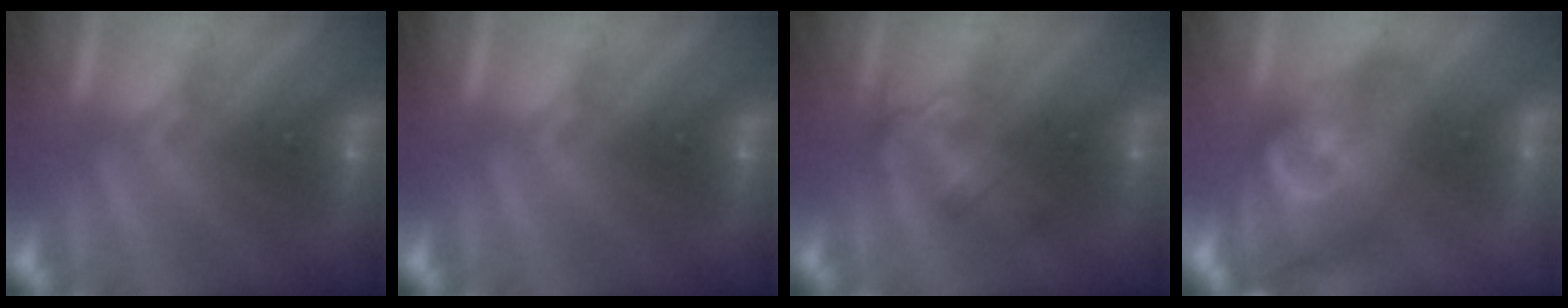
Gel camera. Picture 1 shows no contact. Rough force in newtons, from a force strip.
{"total": 0.0}
{"total": 2.4}
{"total": 3.8}